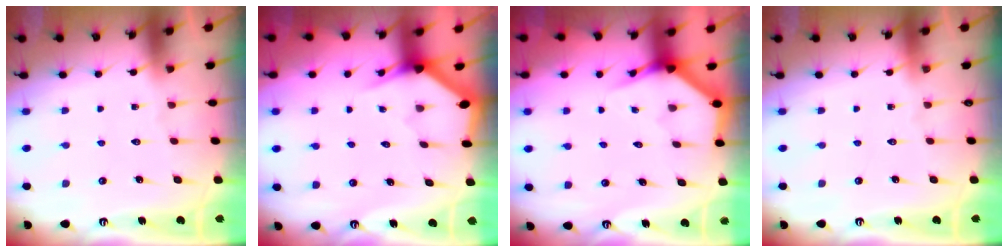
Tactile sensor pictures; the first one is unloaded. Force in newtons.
{"total": 3.1, "press": 3.1, "slide": 0.2}
{"total": 4.0, "press": 4.0, "slide": 0.2}
{"total": 0.0}